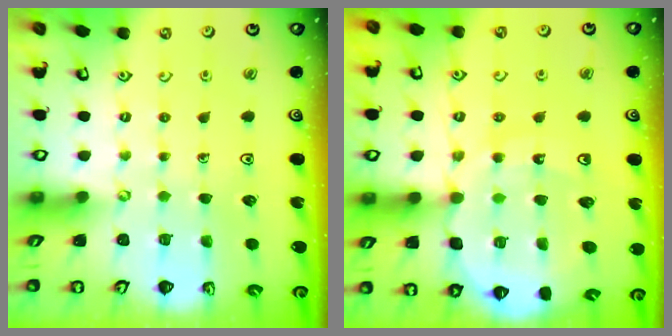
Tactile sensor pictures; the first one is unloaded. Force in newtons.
{"total": 13.5, "press": 13.1, "slide": 3.0}